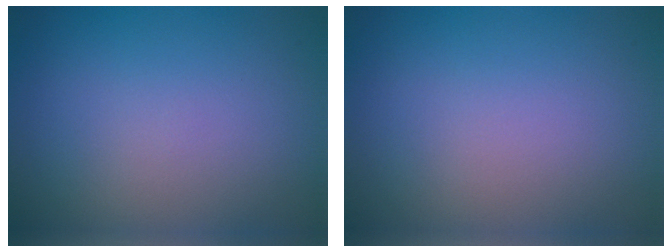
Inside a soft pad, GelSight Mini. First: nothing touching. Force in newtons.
{"total": 0.0}